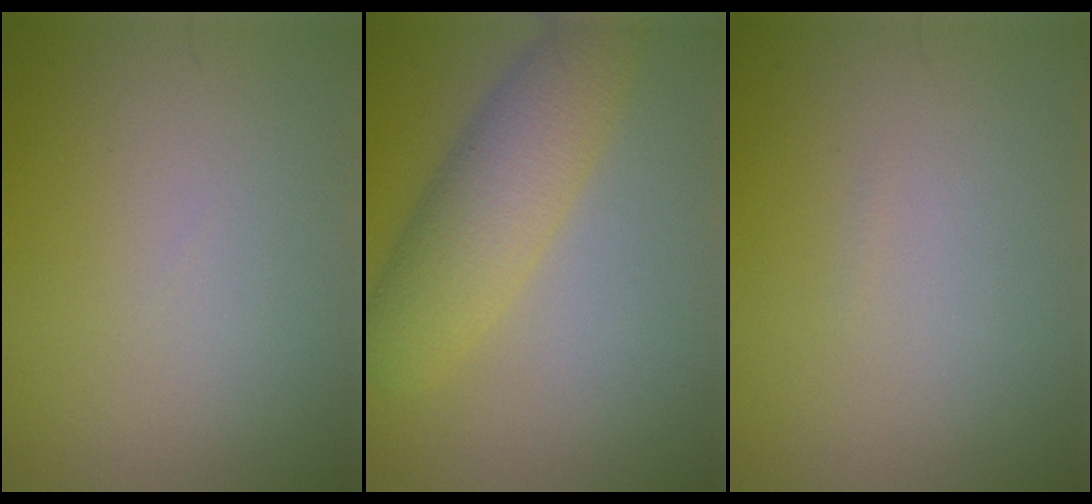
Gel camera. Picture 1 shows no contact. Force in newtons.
{"total": 5.4, "press": 5.4, "slide": 0.2}
{"total": 0.0}